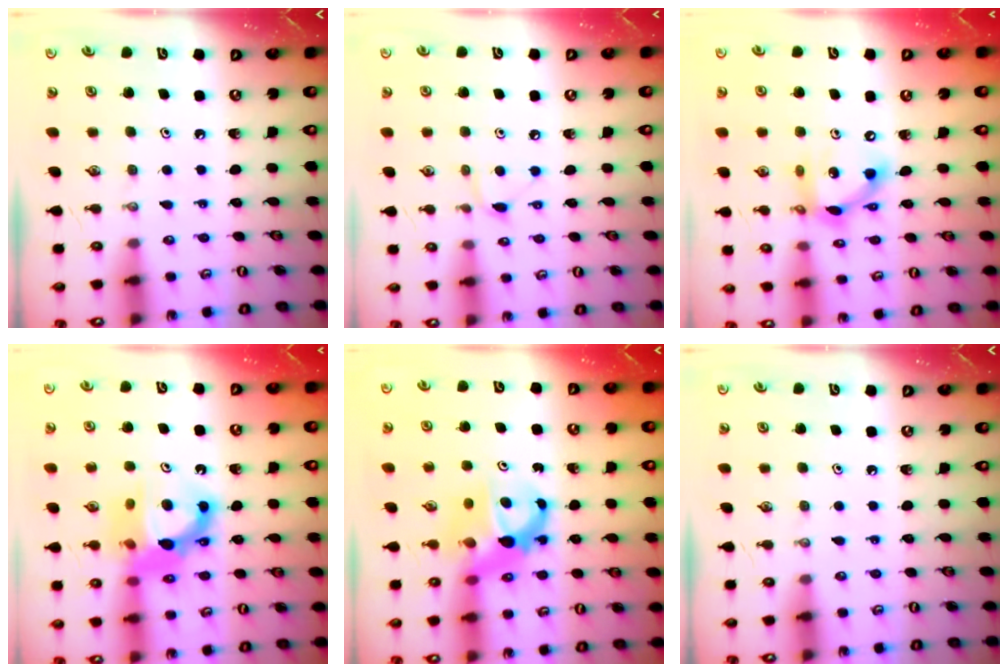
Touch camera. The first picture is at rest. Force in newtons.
{"total": 5.9, "press": 5.9, "slide": 0.6}
{"total": 12.6, "press": 12.6, "slide": 0.6}
{"total": 12.4, "press": 12.3, "slide": 1.6}
{"total": 6.6, "press": 6.6, "slide": 0.5}
{"total": 0.0}